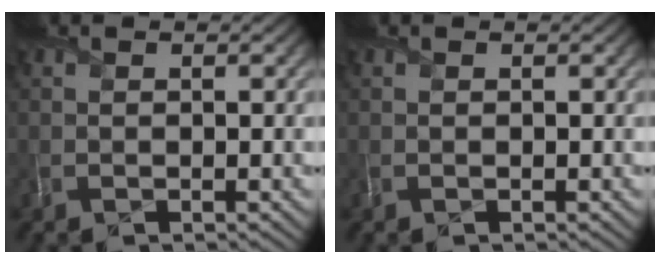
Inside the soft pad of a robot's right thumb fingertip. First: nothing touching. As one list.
[{"total": 0.0}]